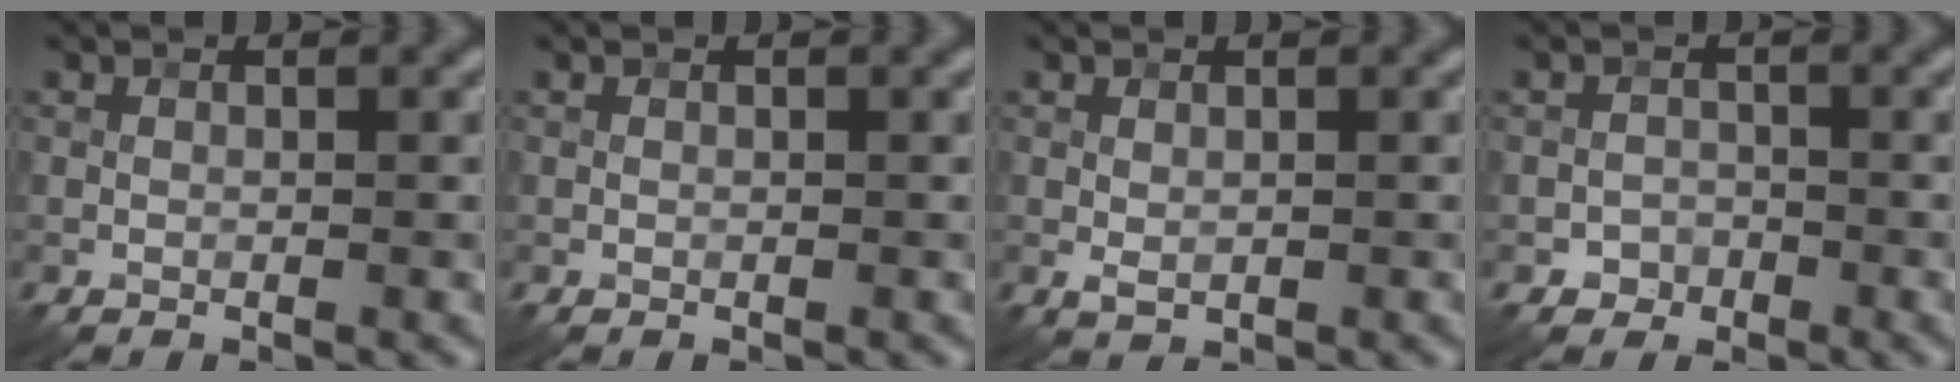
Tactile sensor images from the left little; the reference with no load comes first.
{"total": 0.0}
{"total": 1.0, "force": [0.0, 0.7, 0.7], "torque": [-0.015, -0.003, 0.003]}
{"total": 1.4, "force": [-0.8, 1.1, 0.0], "torque": [0.010, 0.006, -0.015]}